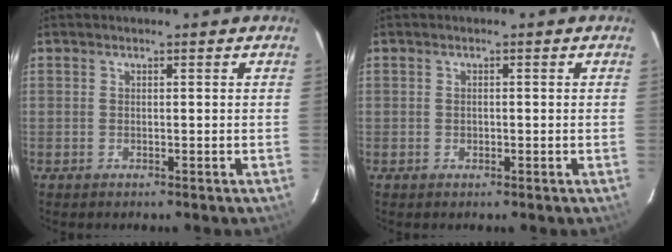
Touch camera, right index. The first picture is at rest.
{"total": 0.7, "force": [-0.1, 0.7, 0.1], "torque": [0.000, 0.001, 0.000]}